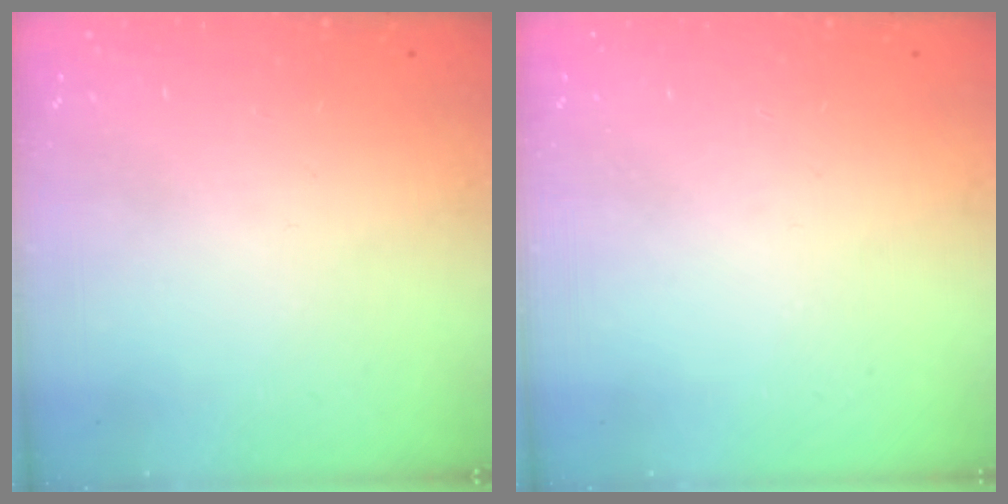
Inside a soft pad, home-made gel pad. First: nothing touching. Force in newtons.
{"total": 0.0}